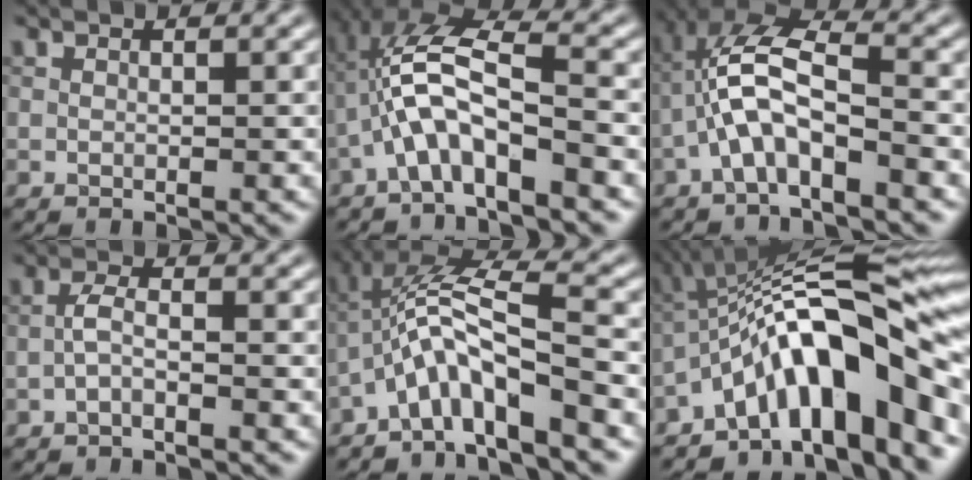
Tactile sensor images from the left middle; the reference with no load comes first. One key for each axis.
{"total": 6.5, "fx": -2.6, "fy": 1.8, "fz": 5.7, "tx": -0.117, "ty": 0.021, "tz": -0.056}
{"total": 6.1, "fx": -2.2, "fy": 2.0, "fz": 5.3, "tx": -0.108, "ty": 0.022, "tz": -0.049}
{"total": 1.7, "fx": -0.9, "fy": 0.3, "fz": 1.3, "tx": -0.030, "ty": 0.006, "tz": -0.024}
{"total": 7.8, "fx": -3.6, "fy": 1.6, "fz": 6.7, "tx": -0.124, "ty": 0.020, "tz": -0.072}
{"total": 14.2, "fx": -4.7, "fy": 4.4, "fz": 12.7, "tx": -0.171, "ty": 0.026, "tz": -0.081}